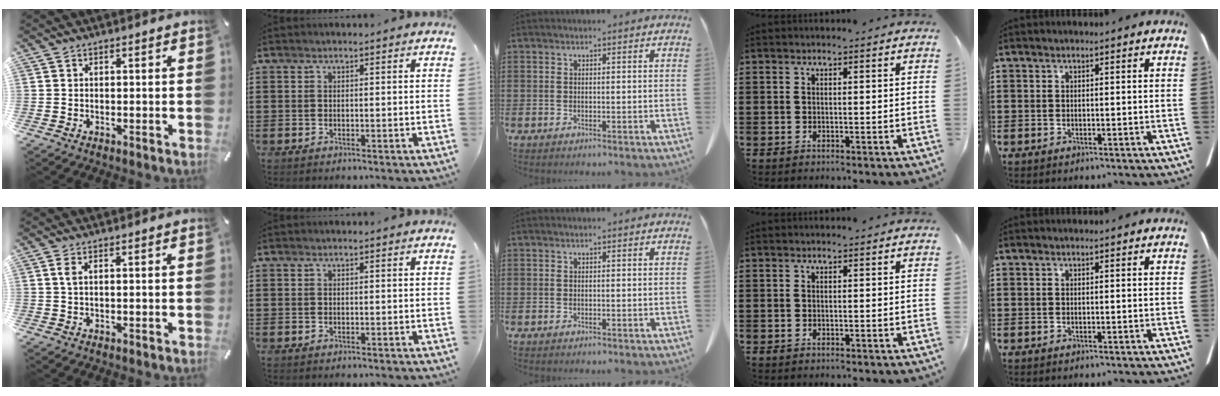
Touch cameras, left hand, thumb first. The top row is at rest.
{"thumb": {"total": 1.5, "force": [0.3, 0.2, 1.4], "torque": [-0.030, 0.000, 0.005]}}